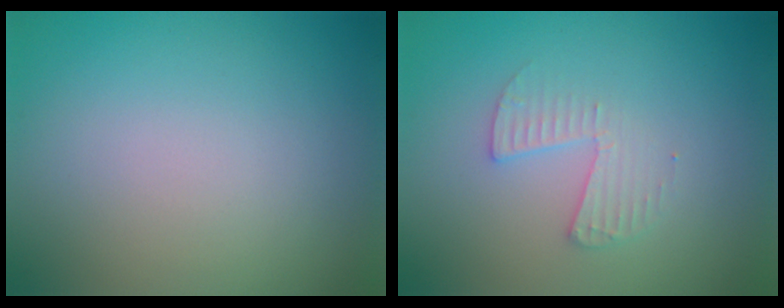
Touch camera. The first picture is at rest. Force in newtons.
{"total": 2.1, "press": 2.0, "slide": 0.1}